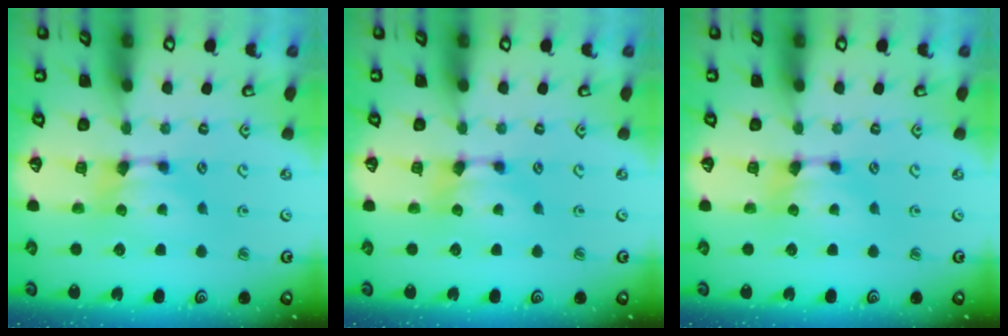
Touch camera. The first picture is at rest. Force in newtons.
{"total": 0.0}
{"total": 0.0}